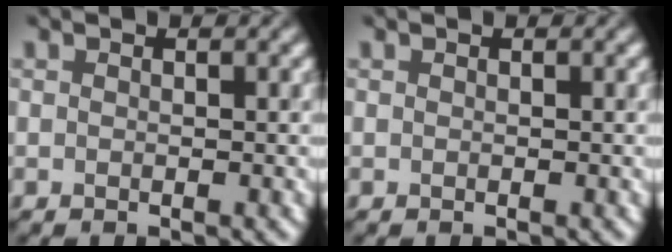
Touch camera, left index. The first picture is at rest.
{"total": 0.0}